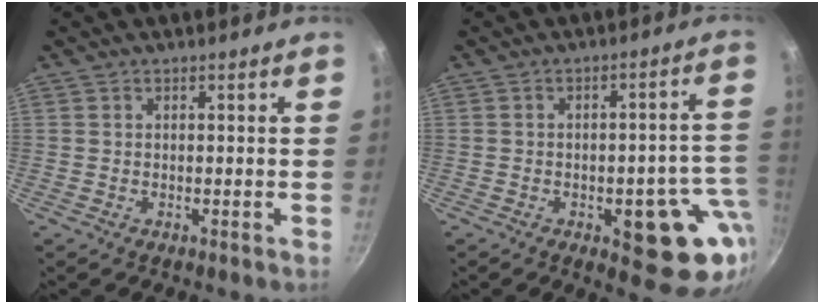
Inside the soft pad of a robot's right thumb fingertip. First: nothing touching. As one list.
[{"total": 14.7, "force": [-4.1, 6.6, 12.5], "torque": [-0.092, 0.021, -0.050]}]